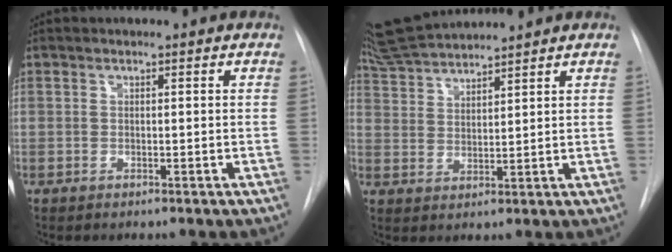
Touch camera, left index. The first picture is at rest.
{"total": 7.9, "force": [7.7, -0.6, 1.8], "torque": [-0.044, 0.023, 0.154]}